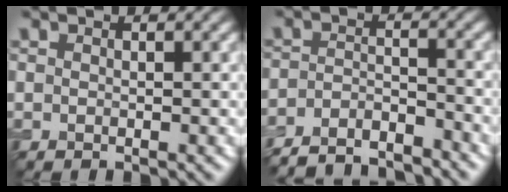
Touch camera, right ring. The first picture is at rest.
{"total": 5.5, "force": [-5.2, 1.0, 1.5], "torque": [-0.028, -0.009, -0.092]}